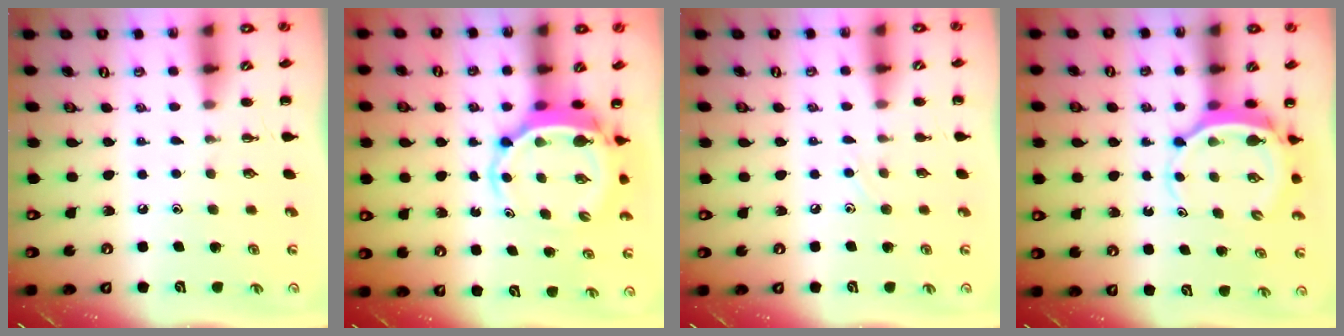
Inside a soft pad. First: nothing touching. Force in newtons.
{"total": 5.1, "press": 4.9, "slide": 1.2}
{"total": 5.0, "press": 4.8, "slide": 1.6}
{"total": 6.4, "press": 6.4, "slide": 0.6}